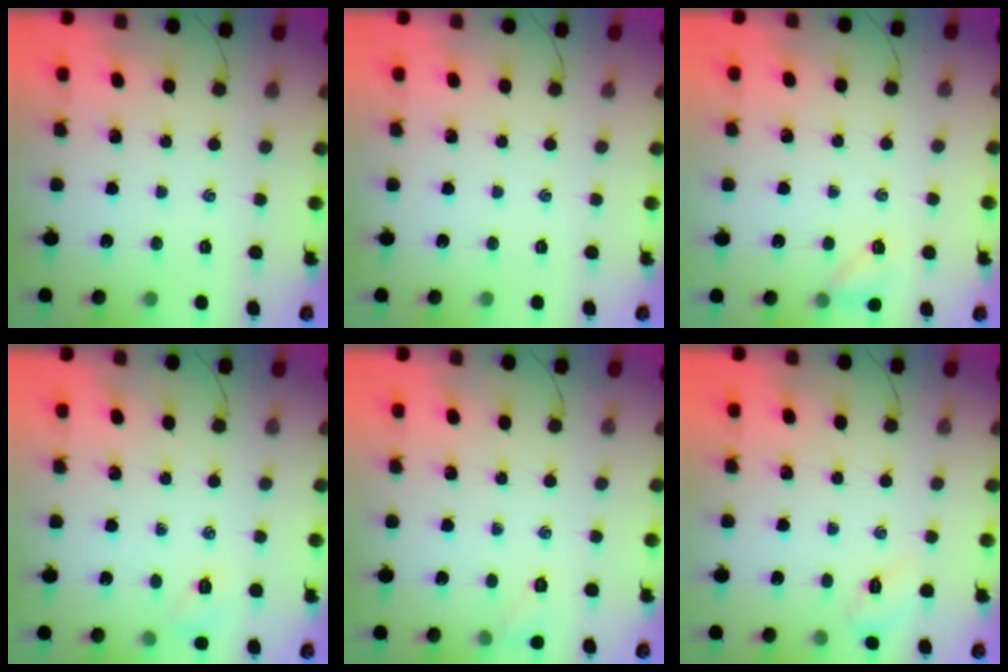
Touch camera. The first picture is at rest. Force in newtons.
{"total": 0.0}
{"total": 5.6, "press": 5.4, "slide": 1.7}
{"total": 6.0, "press": 5.9, "slide": 1.4}
{"total": 5.0, "press": 4.7, "slide": 1.5}
{"total": 6.0, "press": 5.8, "slide": 1.6}